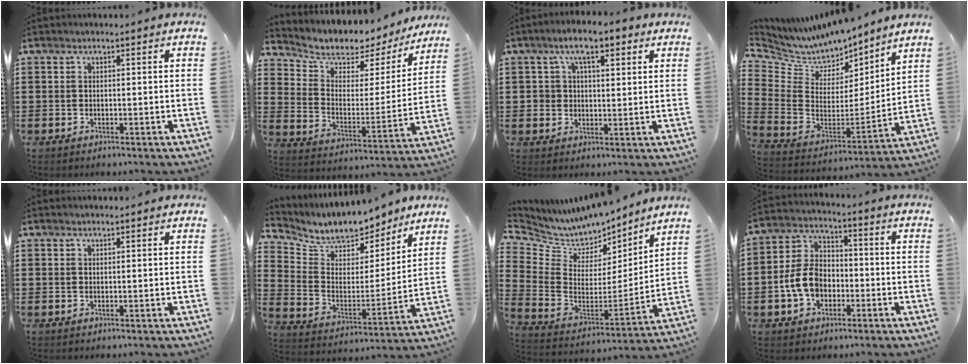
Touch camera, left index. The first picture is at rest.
{"total": 5.4, "force": [4.7, 2.5, 0.9], "torque": [-0.047, -0.043, 0.074]}
{"total": 6.7, "force": [3.9, 3.5, 4.2], "torque": [-0.099, 0.010, 0.067]}
{"total": 7.0, "force": [6.6, 2.4, 0.2], "torque": [-0.054, -0.062, 0.116]}
{"total": 0.8, "force": [0.8, 0.1, 0.3], "torque": [-0.007, 0.000, 0.014]}
{"total": 8.8, "force": [8.0, 3.0, 2.1], "torque": [-0.080, -0.055, 0.140]}
{"total": 6.6, "force": [5.7, 3.2, 0.8], "torque": [-0.067, -0.057, 0.097]}
{"total": 8.1, "force": [-2.1, 5.9, 5.0], "torque": [-0.128, 0.011, -0.046]}